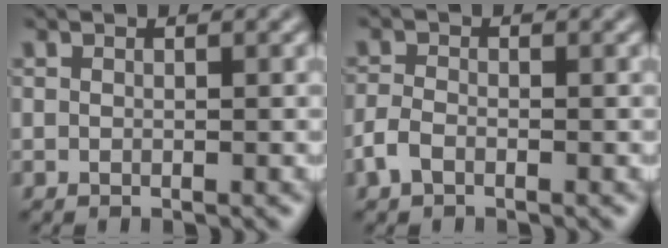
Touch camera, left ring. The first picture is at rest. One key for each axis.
{"total": 1.8, "fx": -1.0, "fy": 0.9, "fz": 1.1, "tx": -0.024, "ty": 0.002, "tz": -0.025}